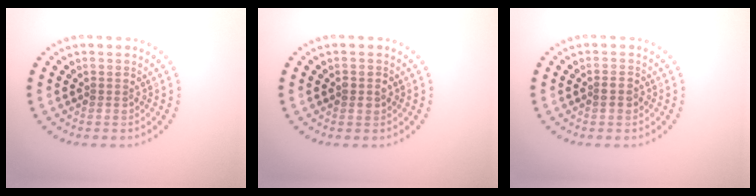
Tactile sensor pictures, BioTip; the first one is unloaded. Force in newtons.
{"total": 1.5, "press": 1.5, "slide": 0.1}
{"total": 1.2, "press": 1.2, "slide": 0.3}